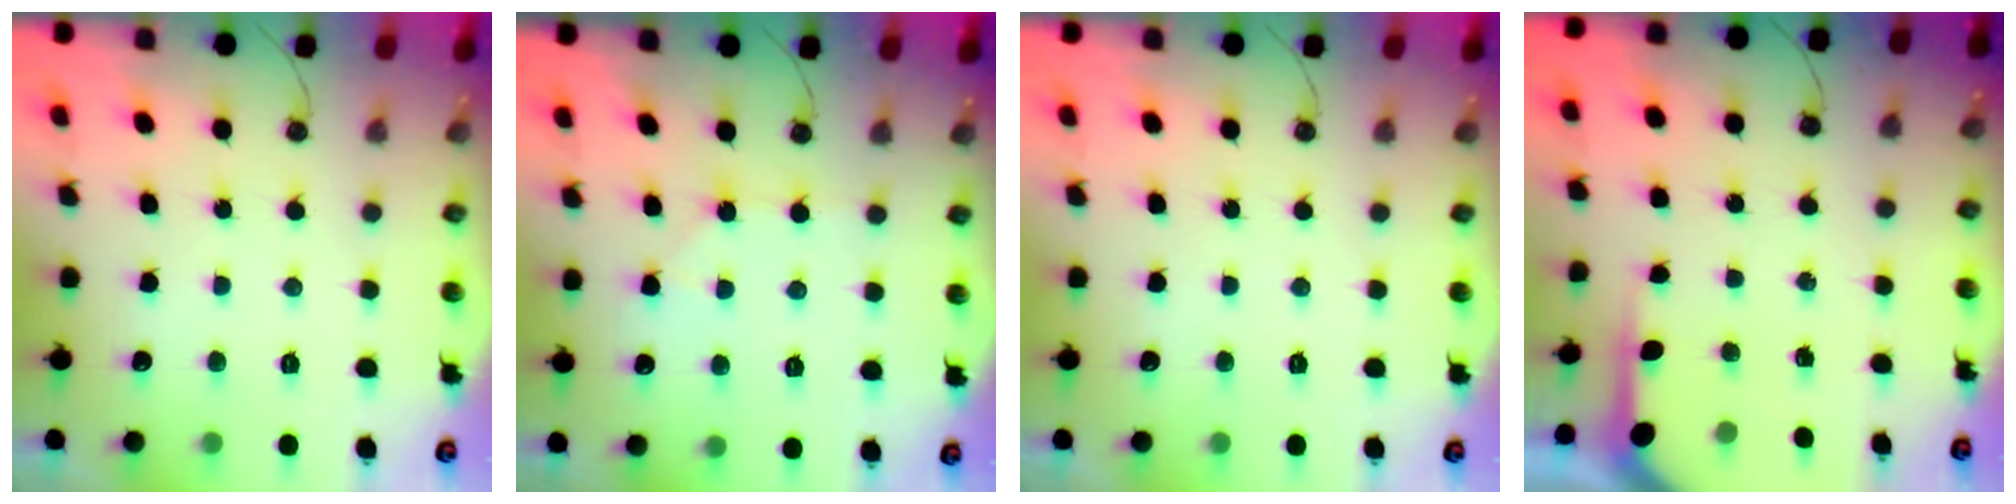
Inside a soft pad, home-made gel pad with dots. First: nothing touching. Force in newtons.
{"total": 4.9, "press": 4.8, "slide": 0.8}
{"total": 0.0}
{"total": 5.1, "press": 5.1, "slide": 0.1}